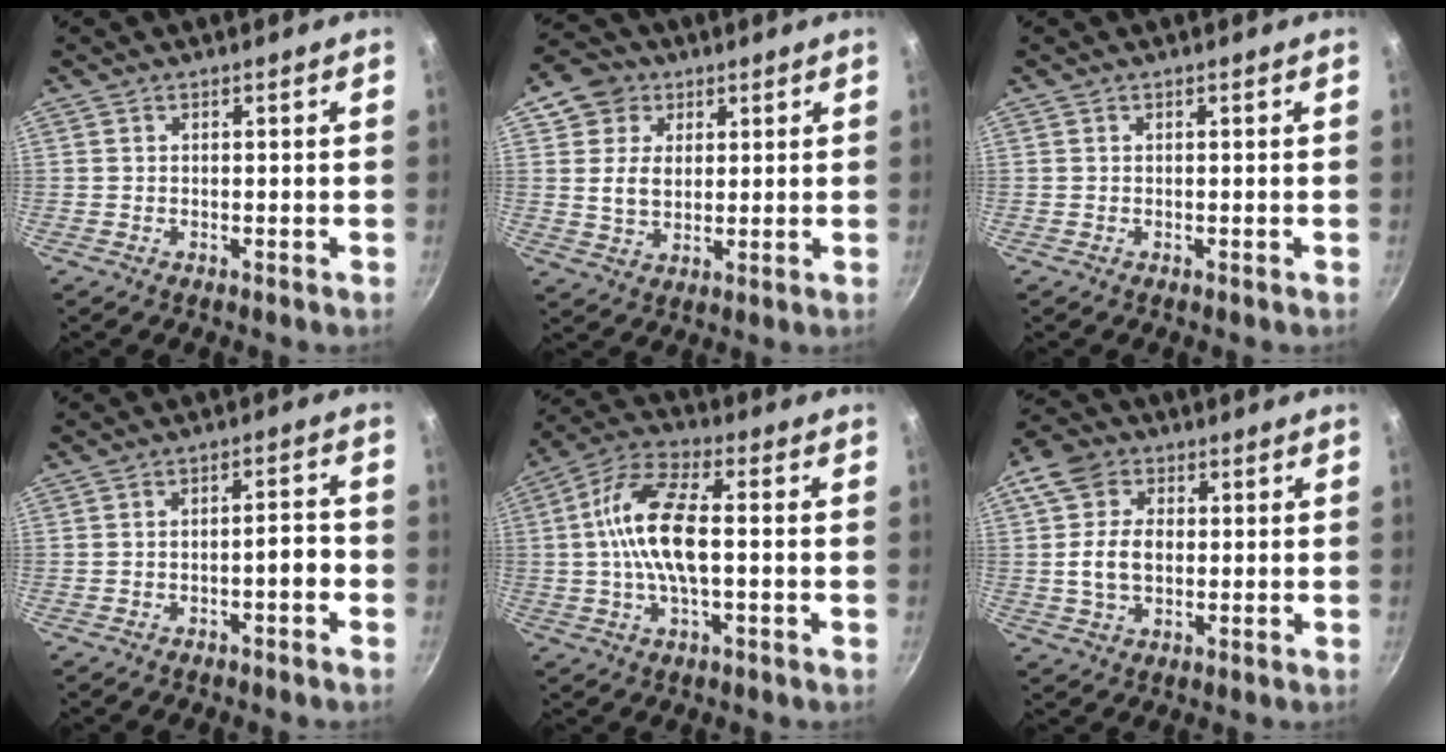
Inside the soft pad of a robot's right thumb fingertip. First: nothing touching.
{"total": 8.2, "force": [2.9, 6.8, 3.5], "torque": [-0.025, -0.007, 0.044]}
{"total": 0.0}
{"total": 3.6, "force": [-1.7, 1.2, 2.9], "torque": [-0.037, 0.027, -0.020]}
{"total": 13.2, "force": [0.0, 5.4, 12.1], "torque": [-0.228, 0.027, -0.015]}
{"total": 9.5, "force": [0.7, 7.0, 6.4], "torque": [-0.102, 0.009, 0.001]}